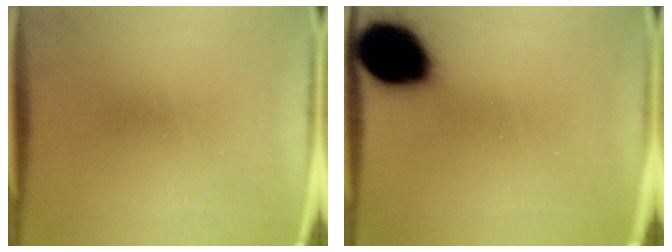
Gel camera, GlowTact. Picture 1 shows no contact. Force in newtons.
{"total": 19.2}